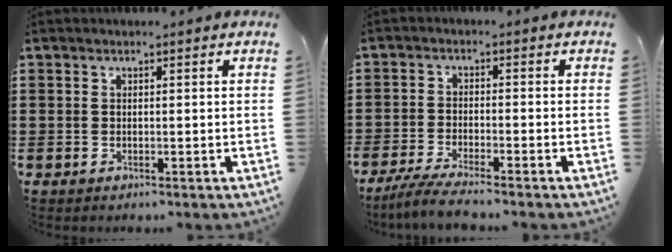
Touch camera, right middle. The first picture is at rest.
{"total": 3.9, "force": [-3.5, -0.1, 1.7], "torque": [-0.050, -0.013, -0.074]}